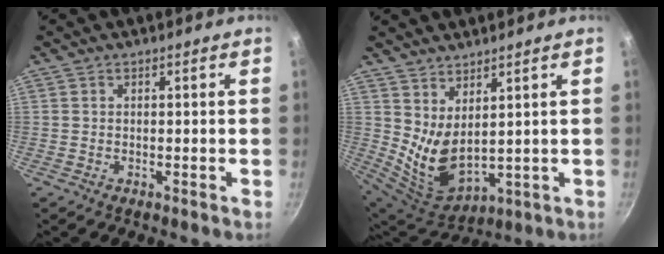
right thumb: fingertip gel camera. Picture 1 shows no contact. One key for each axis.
{"total": 9.1, "fx": 3.9, "fy": 4.5, "fz": 6.9, "tx": -0.111, "ty": -0.051, "tz": 0.093}